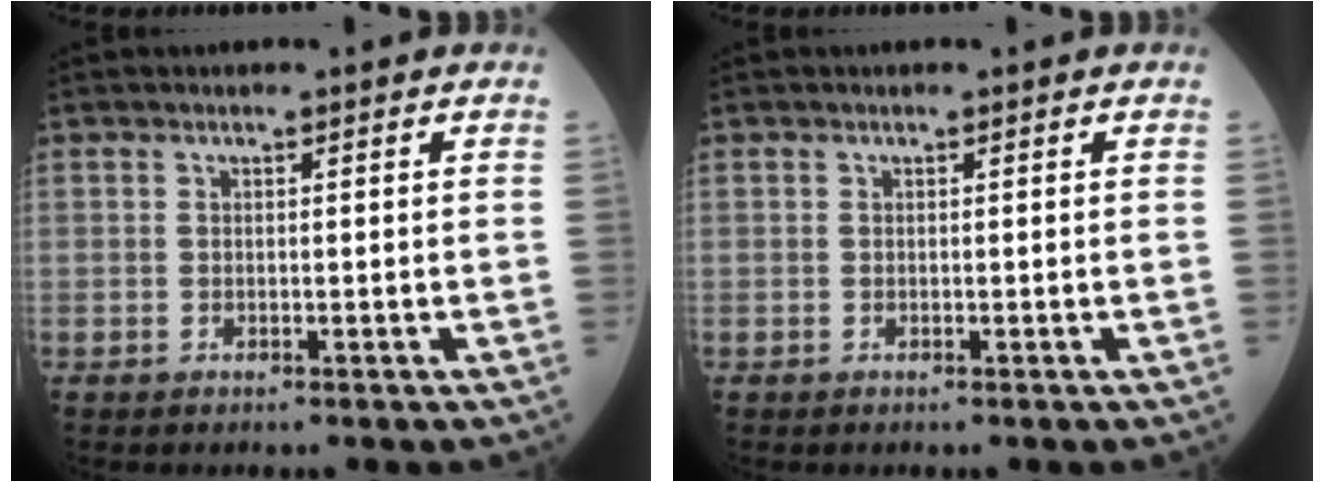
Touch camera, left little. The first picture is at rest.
{"total": 0.0}